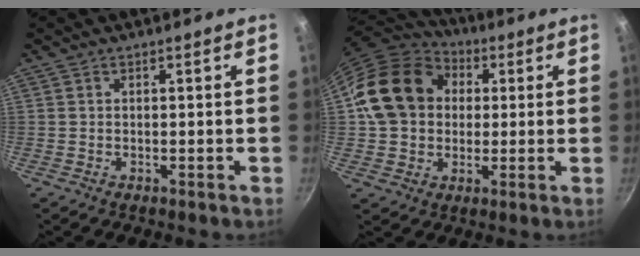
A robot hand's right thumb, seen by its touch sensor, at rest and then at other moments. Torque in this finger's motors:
{"motor_torque": [1.04, 3.20, 0.05, -0.11, 0.27]}